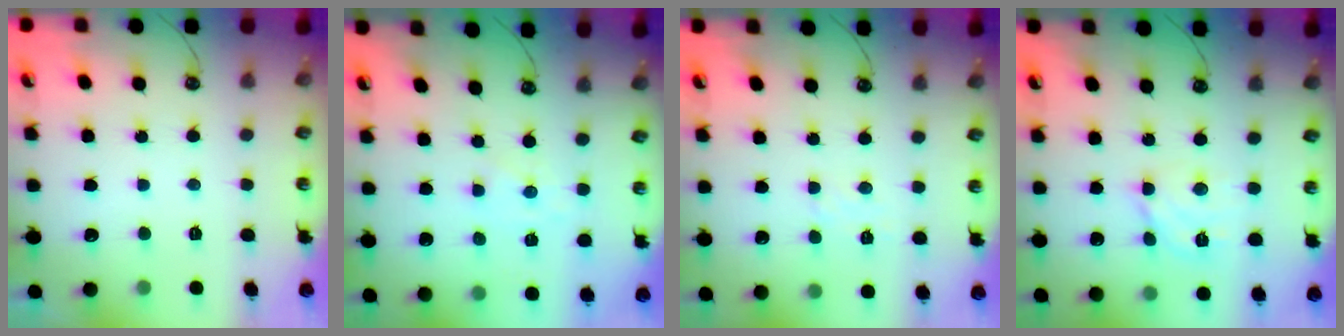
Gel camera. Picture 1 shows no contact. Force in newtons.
{"total": 0.8, "press": 0.7, "slide": 0.4}
{"total": 4.4, "press": 4.3, "slide": 0.6}
{"total": 7.6, "press": 7.6, "slide": 0.6}